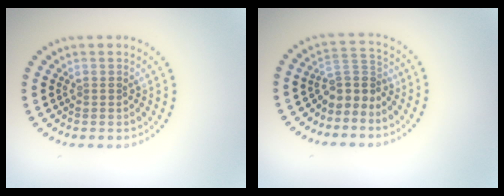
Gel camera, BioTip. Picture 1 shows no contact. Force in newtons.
{"total": 2.9, "press": 2.0, "slide": 2.1}